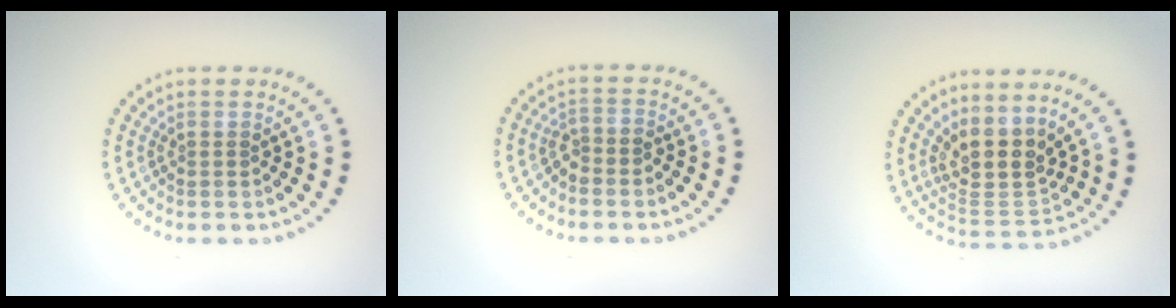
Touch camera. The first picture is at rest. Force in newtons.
{"total": 1.4, "press": 1.1, "slide": 0.9}
{"total": 4.1, "press": 3.3, "slide": 2.5}